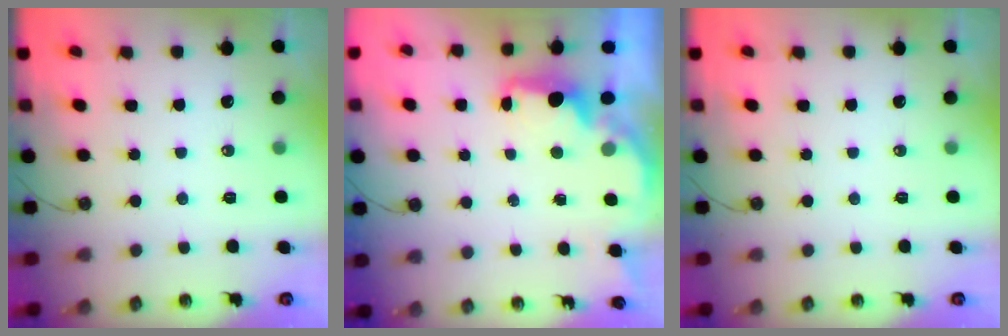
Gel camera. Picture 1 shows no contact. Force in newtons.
{"total": 2.5, "press": 2.3, "slide": 0.8}
{"total": 0.0}